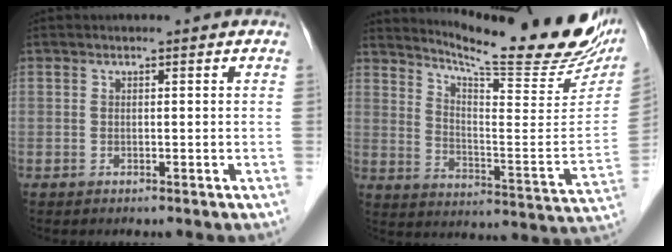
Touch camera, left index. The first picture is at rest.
{"total": 22.9, "force": [20.2, 1.4, 10.7], "torque": [-0.166, -0.084, 0.269]}